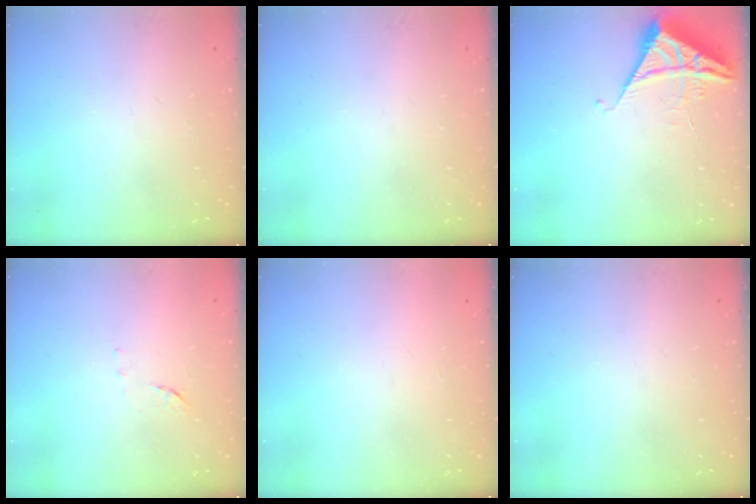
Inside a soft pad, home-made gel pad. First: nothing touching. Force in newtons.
{"total": 0.0}
{"total": 6.1, "press": 6.1, "slide": 0.3}
{"total": 7.7, "press": 7.7, "slide": 0.5}
{"total": 1.5, "press": 1.5, "slide": 0.1}
{"total": 0.0}